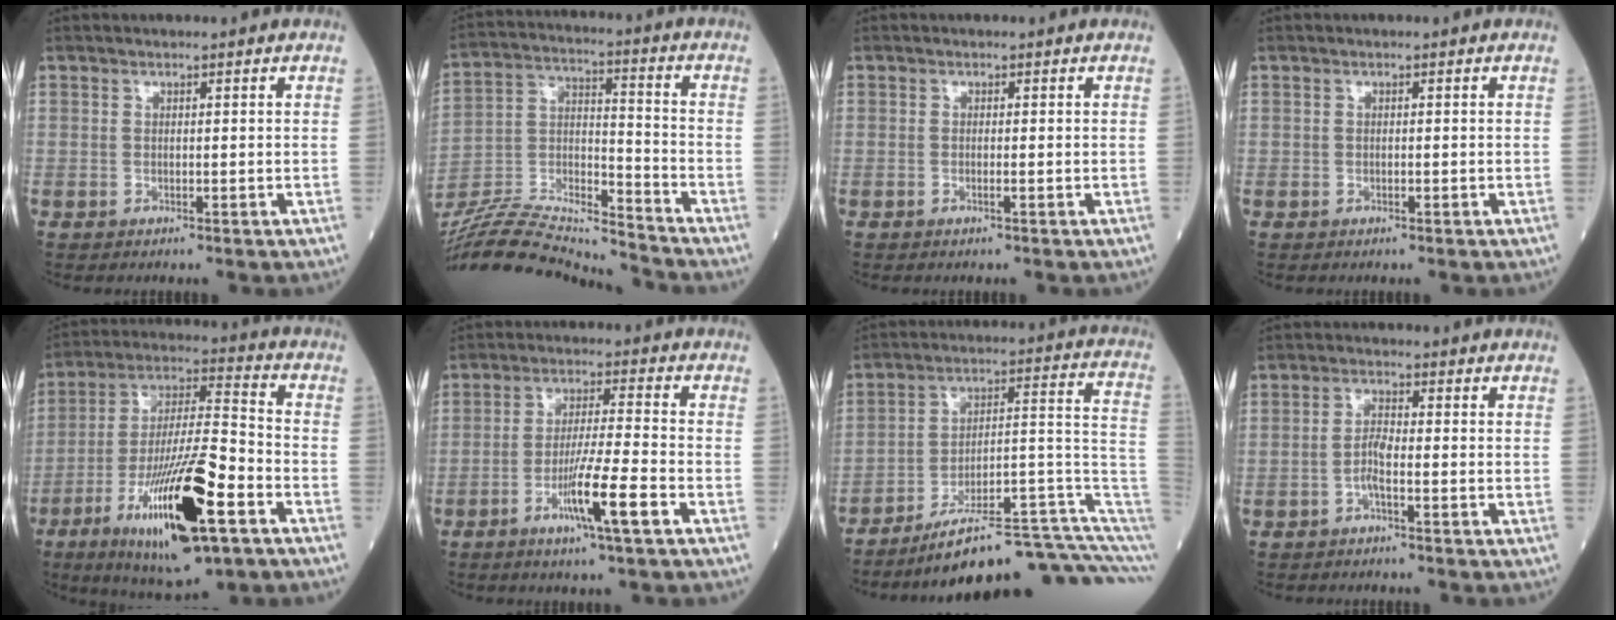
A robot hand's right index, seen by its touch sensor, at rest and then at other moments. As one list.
[{"total": 21.7, "force": [-20.7, 0.3, 6.5], "torque": [-0.139, 0.006, -0.357]}, {"total": 0.5, "force": [-0.2, -0.1, 0.5], "torque": [-0.012, 0.000, -0.002]}, {"total": 0.0}, {"total": 21.1, "force": [-9.3, 3.7, 18.5], "torque": [-0.354, -0.027, -0.154]}, {"total": 8.9, "force": [-4.1, -0.5, 7.9], "torque": [-0.146, -0.010, -0.075]}, {"total": 19.8, "force": [-15.0, -0.1, 13.0], "torque": [-0.118, 0.057, -0.230]}, {"total": 2.5, "force": [-1.1, 0.3, 2.2], "torque": [-0.044, 0.002, -0.022]}]